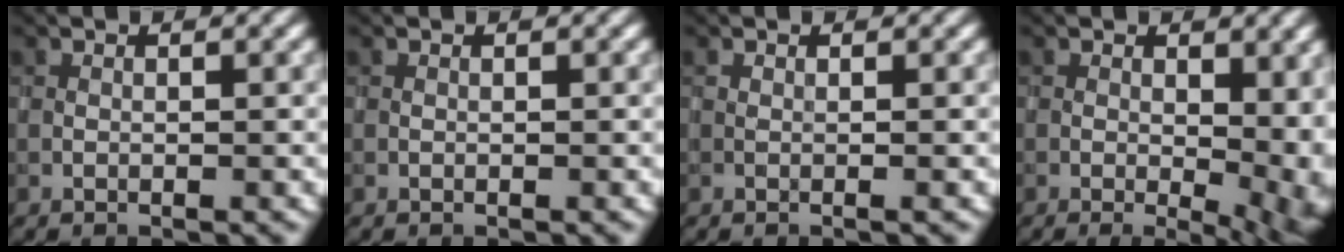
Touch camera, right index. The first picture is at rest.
{"total": 0.0}
{"total": 0.6, "force": [0.0, 0.1, 0.6], "torque": [-0.009, -0.002, -0.002]}
{"total": 7.6, "force": [-0.2, 3.6, 6.8], "torque": [-0.065, -0.008, 0.006]}